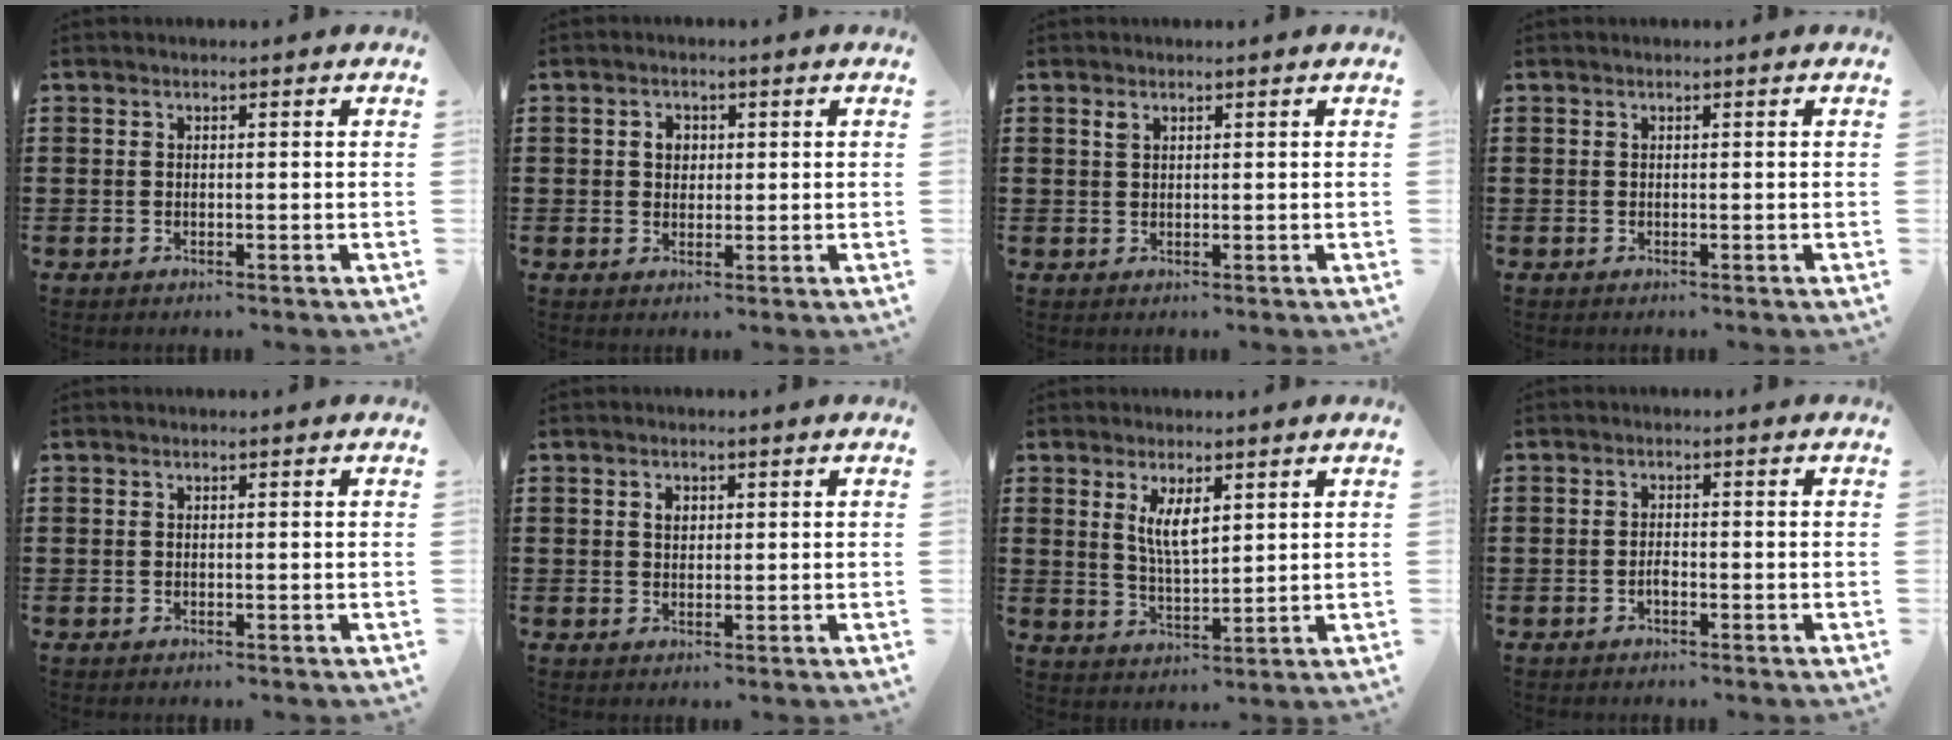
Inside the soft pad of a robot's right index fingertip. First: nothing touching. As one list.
[{"total": 2.4, "force": [0.4, 1.9, 1.4], "torque": [-0.031, 0.011, 0.005]}, {"total": 1.0, "force": [0.6, 0.5, 0.6], "torque": [-0.016, 0.001, 0.011]}, {"total": 0.0}, {"total": 0.0}, {"total": 1.6, "force": [0.5, 1.1, 1.1], "torque": [-0.024, 0.005, 0.008]}, {"total": 5.0, "force": [2.0, 1.8, 4.2], "torque": [-0.089, 0.002, 0.036]}, {"total": 1.4, "force": [-0.9, 0.4, 1.0], "torque": [-0.022, -0.004, -0.016]}]